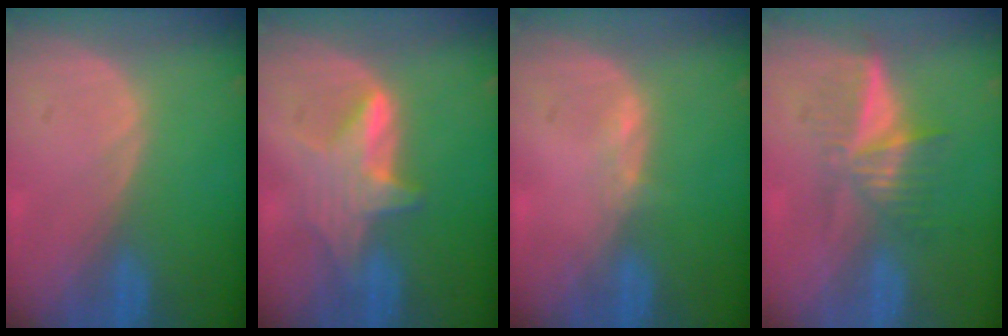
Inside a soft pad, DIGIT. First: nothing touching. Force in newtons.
{"total": 5.9, "press": 5.8, "slide": 0.8}
{"total": 1.0, "press": 0.8, "slide": 0.5}
{"total": 6.5, "press": 5.5, "slide": 3.6}